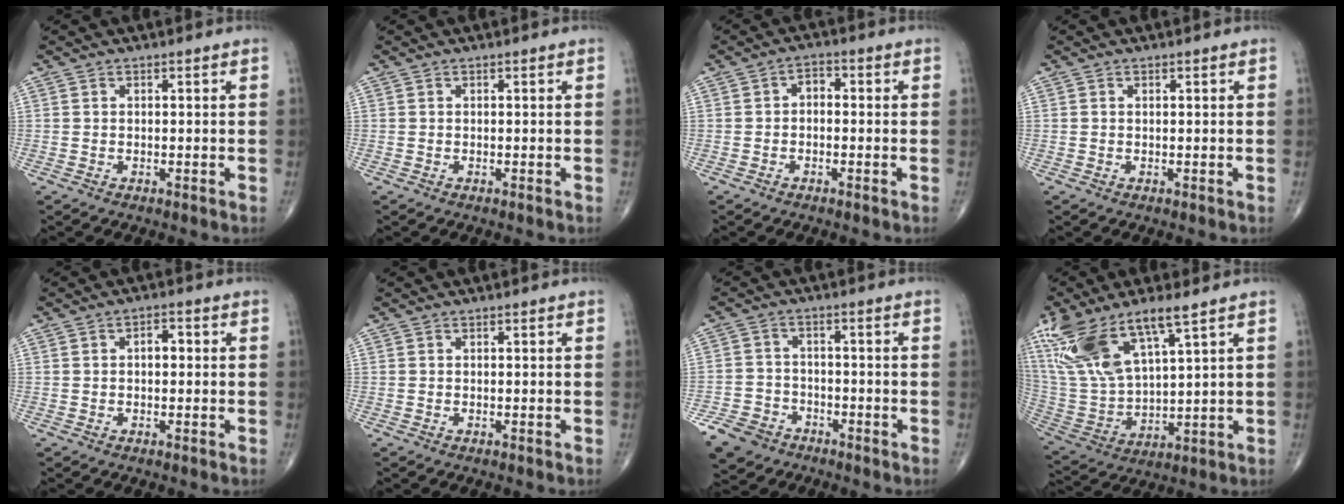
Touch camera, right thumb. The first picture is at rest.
{"total": 0.0}
{"total": 2.7, "force": [-0.3, 1.9, 1.9], "torque": [-0.016, 0.014, -0.017]}
{"total": 0.0}
{"total": 2.6, "force": [0.2, 1.6, 2.1], "torque": [-0.025, 0.012, 0.000]}
{"total": 0.0}
{"total": 8.1, "force": [-5.1, 5.8, 2.3], "torque": [-0.045, 0.019, -0.094]}
{"total": 17.3, "force": [10.1, 5.8, 12.8], "torque": [-0.268, -0.032, 0.215]}